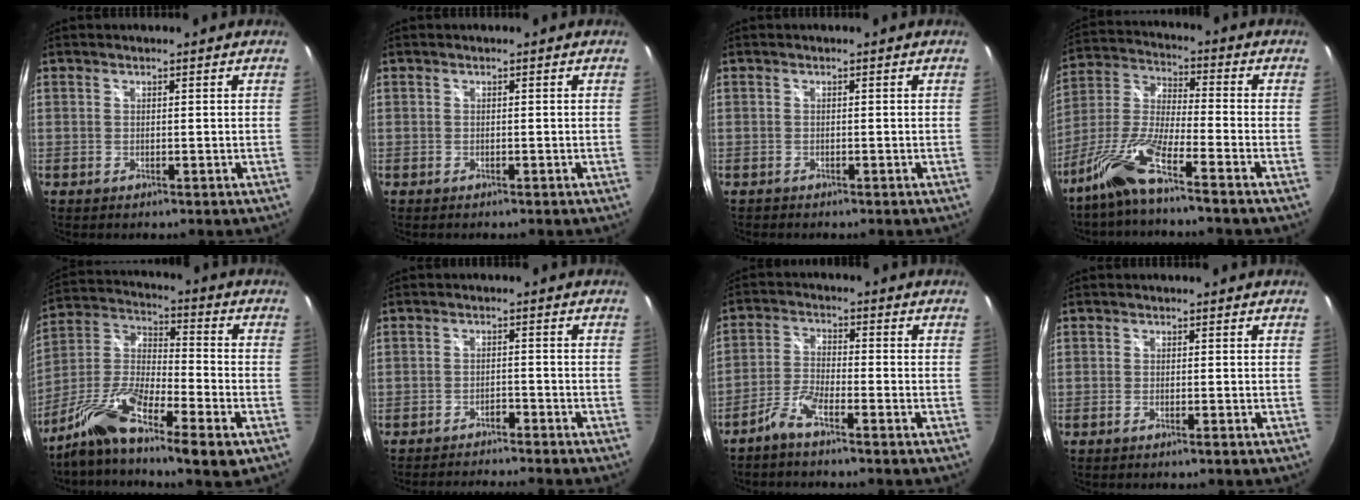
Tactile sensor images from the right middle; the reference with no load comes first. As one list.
[{"total": 0.5, "force": [-0.5, 0.2, 0.2], "torque": [-0.003, 0.000, -0.006]}, {"total": 0.9, "force": [-0.8, 0.4, 0.1], "torque": [-0.006, 0.002, -0.011]}, {"total": 10.5, "force": [-7.5, 0.1, 7.4], "torque": [-0.160, 0.001, -0.152]}, {"total": 15.0, "force": [-9.3, 2.6, 11.5], "torque": [-0.234, -0.017, -0.185]}, {"total": 8.2, "force": [-7.7, 0.5, 2.7], "torque": [-0.060, -0.003, -0.112]}, {"total": 4.4, "force": [-3.5, 0.6, 2.7], "torque": [-0.070, 0.007, -0.075]}, {"total": 1.0, "force": [-0.9, 0.0, 0.5], "torque": [-0.013, -0.001, -0.018]}]